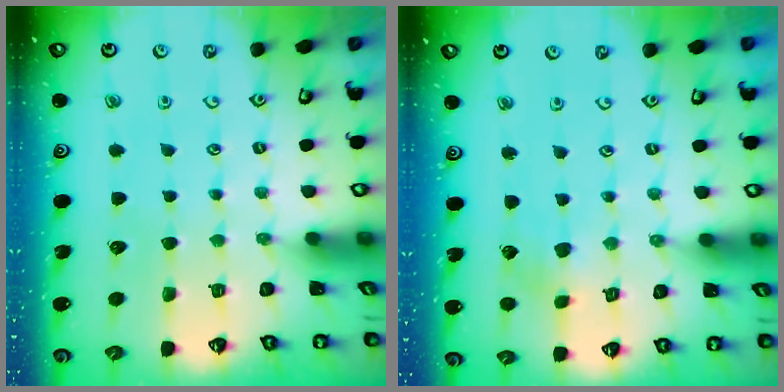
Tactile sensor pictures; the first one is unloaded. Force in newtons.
{"total": 2.8, "press": 2.8, "slide": 0.5}